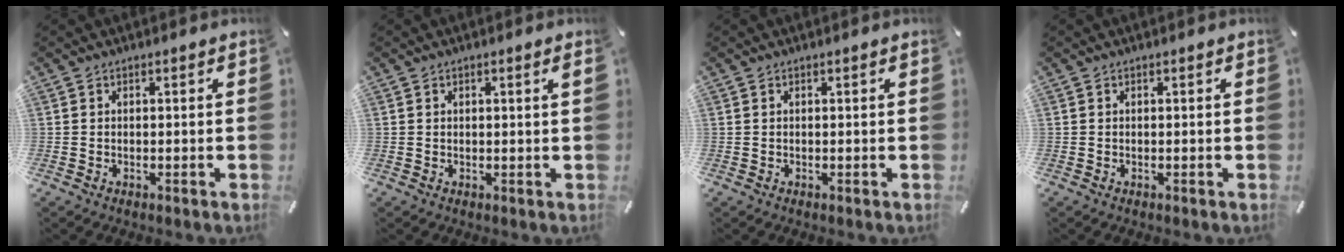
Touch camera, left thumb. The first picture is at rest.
{"total": 0.8, "force": [0.4, 0.1, 0.7], "torque": [-0.014, 0.002, 0.006]}
{"total": 0.0}
{"total": 0.0}